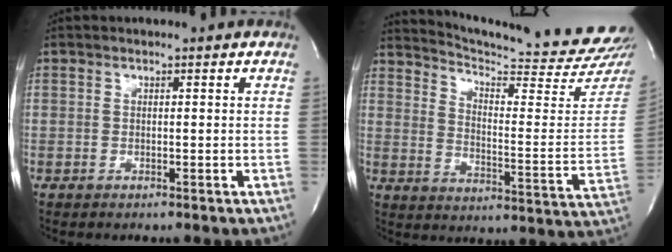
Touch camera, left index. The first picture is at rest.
{"total": 22.4, "force": [21.3, -0.4, 6.8], "torque": [-0.109, -0.132, 0.268]}